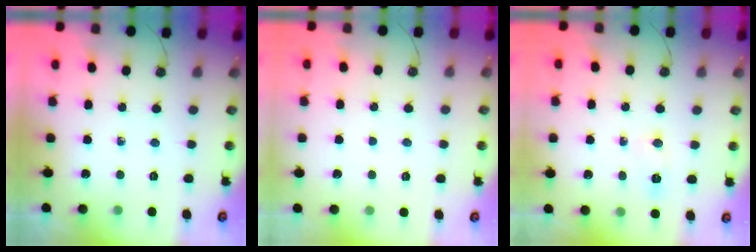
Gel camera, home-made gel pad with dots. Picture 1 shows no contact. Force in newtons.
{"total": 1.1, "press": 1.1, "slide": 0.1}
{"total": 6.0, "press": 5.9, "slide": 0.6}